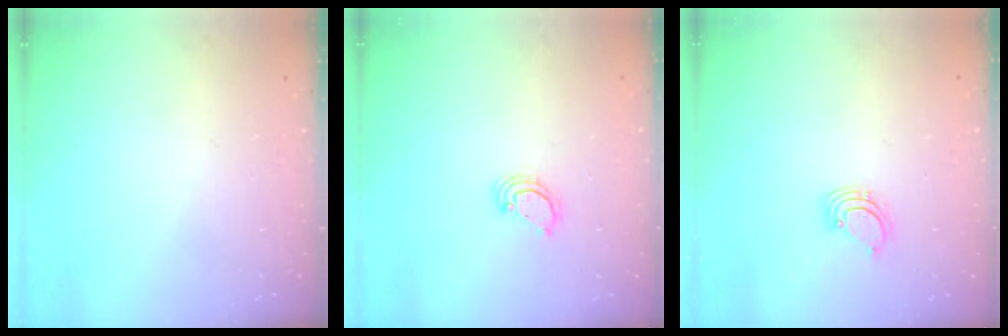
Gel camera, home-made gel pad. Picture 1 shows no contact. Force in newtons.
{"total": 3.7, "press": 3.6, "slide": 0.2}
{"total": 1.4, "press": 1.4, "slide": 0.1}